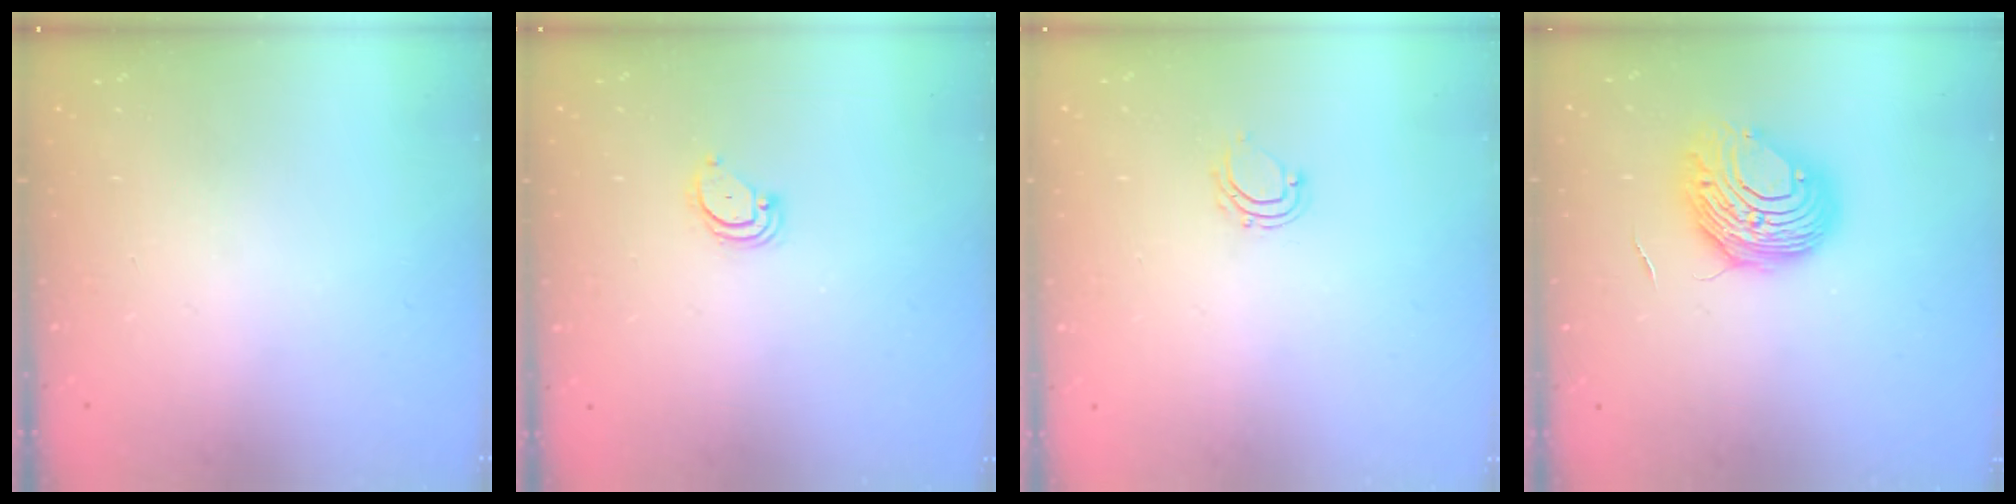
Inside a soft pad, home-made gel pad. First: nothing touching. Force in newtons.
{"total": 3.7, "press": 3.7, "slide": 0.3}
{"total": 4.5, "press": 4.4, "slide": 0.6}
{"total": 9.6, "press": 9.5, "slide": 0.7}